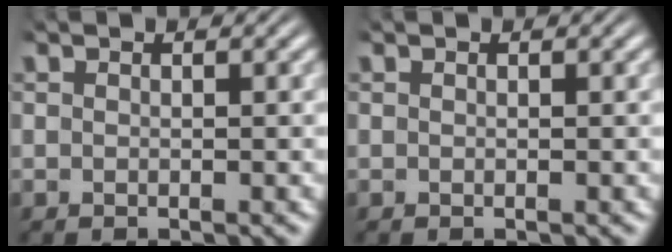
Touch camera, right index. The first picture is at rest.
{"total": 0.0}